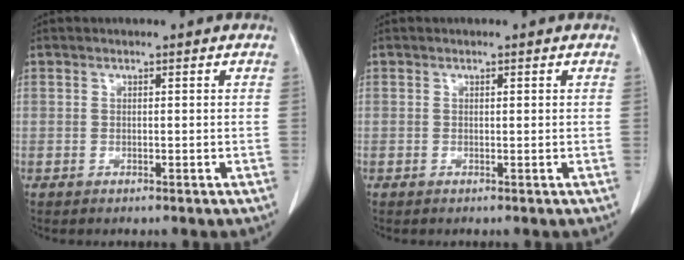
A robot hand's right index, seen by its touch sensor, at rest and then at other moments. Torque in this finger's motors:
{"motor_torque": [-0.04, 0.05, -0.02, -0.01]}